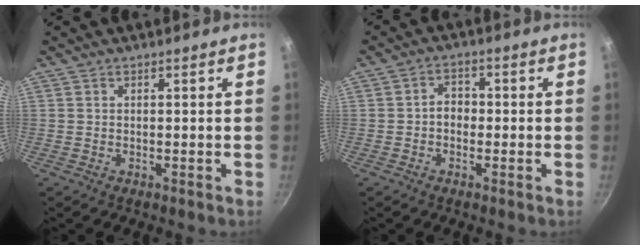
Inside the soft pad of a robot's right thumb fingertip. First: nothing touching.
{"total": 3.3, "force": [-0.6, 2.6, 2.0], "torque": [-0.012, 0.017, -0.019]}